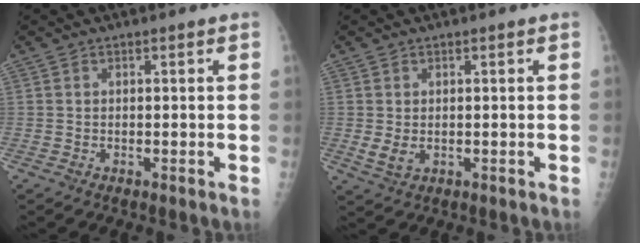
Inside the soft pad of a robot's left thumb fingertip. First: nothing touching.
{"total": 2.9, "force": [-0.3, 1.9, 2.2], "torque": [-0.046, -0.002, 0.000]}